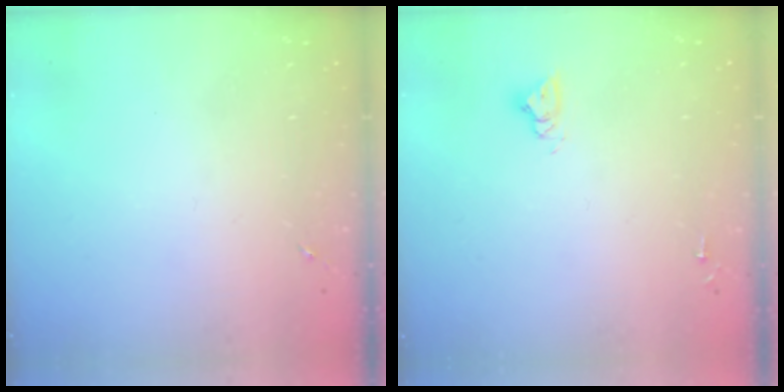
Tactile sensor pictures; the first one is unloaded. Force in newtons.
{"total": 4.8, "press": 4.8, "slide": 0.3}